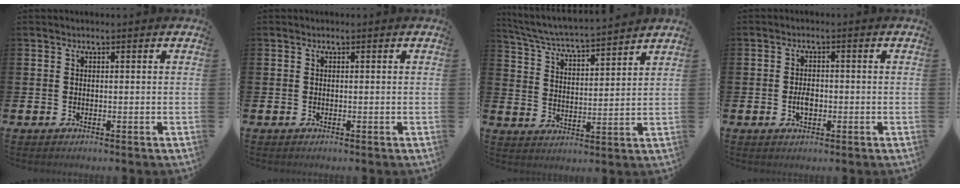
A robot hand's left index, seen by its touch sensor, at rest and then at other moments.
{"total": 0.0}
{"total": 5.1, "force": [5.0, 0.0, 1.2], "torque": [-0.047, -0.043, 0.082]}
{"total": 2.4, "force": [-0.5, 1.4, 1.8], "torque": [-0.021, -0.003, -0.012]}